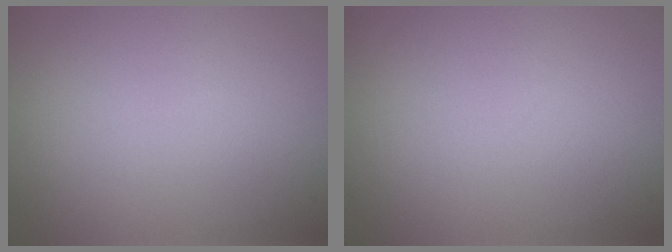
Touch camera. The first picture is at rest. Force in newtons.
{"total": 0.0}